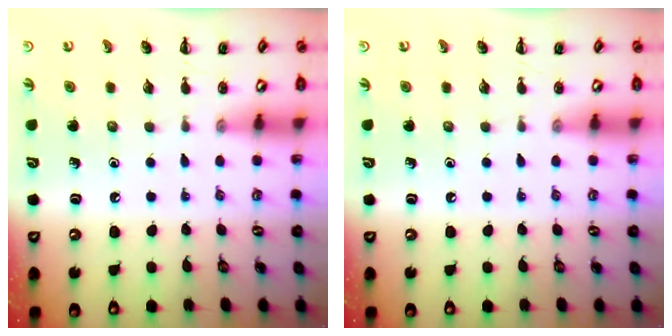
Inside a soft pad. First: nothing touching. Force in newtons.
{"total": 0.0}